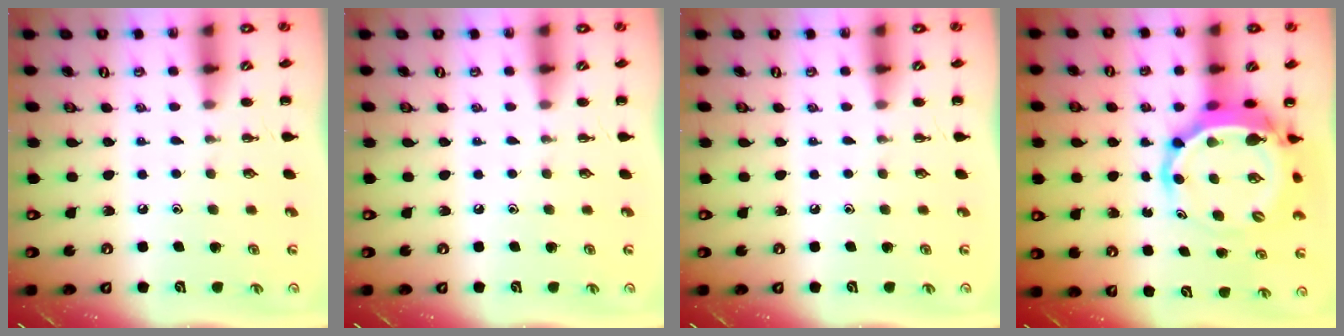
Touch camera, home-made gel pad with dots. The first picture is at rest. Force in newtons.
{"total": 0.0}
{"total": 0.0}
{"total": 7.1, "press": 6.9, "slide": 1.9}